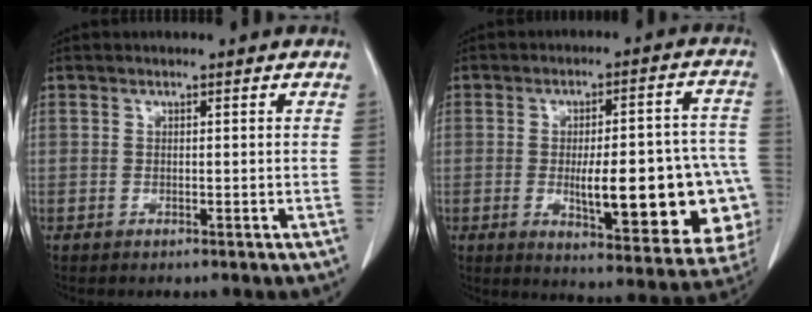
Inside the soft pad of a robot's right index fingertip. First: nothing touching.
{"total": 21.2, "force": [-3.8, 5.9, 20.0], "torque": [-0.185, 0.023, -0.025]}